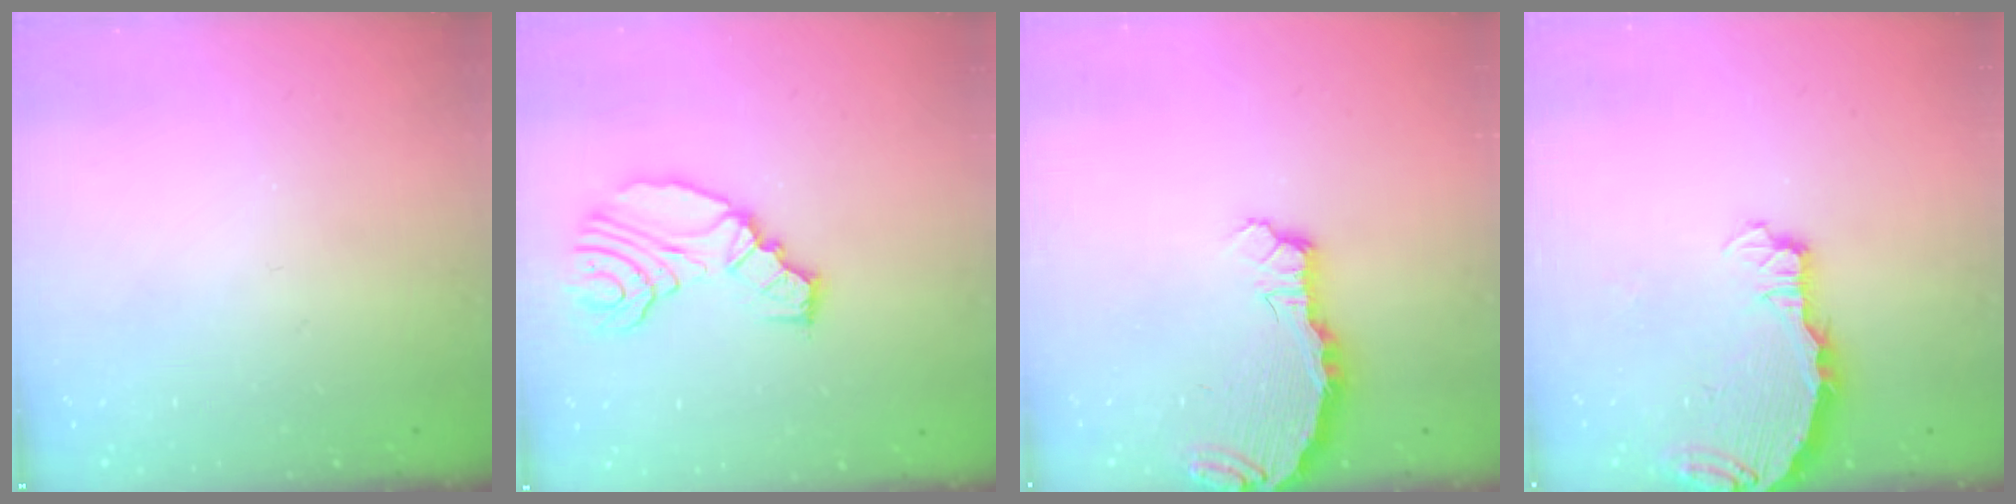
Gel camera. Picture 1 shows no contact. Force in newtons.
{"total": 13.9, "press": 13.2, "slide": 4.4}
{"total": 4.4, "press": 4.4, "slide": 0.4}
{"total": 3.8, "press": 3.8, "slide": 0.4}